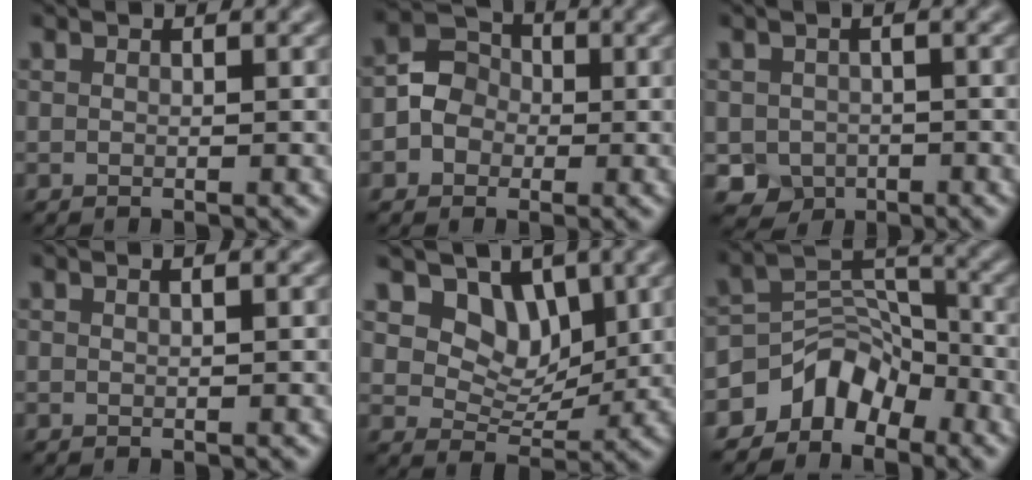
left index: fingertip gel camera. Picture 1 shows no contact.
{"total": 3.1, "force": [-1.1, 2.7, 1.1], "torque": [-0.009, 0.009, -0.028]}
{"total": 3.0, "force": [-1.5, 2.4, 1.0], "torque": [-0.017, -0.014, -0.028]}
{"total": 0.6, "force": [0.2, 0.2, 0.5], "torque": [-0.004, -0.002, -0.007]}
{"total": 4.6, "force": [2.1, 3.3, 2.3], "torque": [-0.040, -0.023, 0.036]}
{"total": 5.1, "force": [-4.0, 3.0, 1.4], "torque": [-0.004, 0.007, -0.076]}